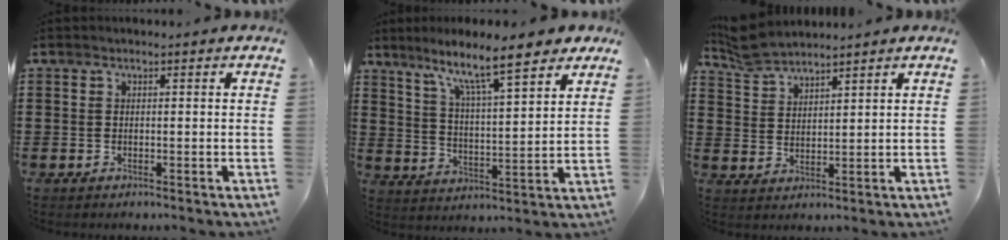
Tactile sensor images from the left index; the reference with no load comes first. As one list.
[{"total": 9.9, "force": [7.9, 1.5, 5.8], "torque": [-0.125, -0.038, 0.128]}, {"total": 4.7, "force": [4.6, 0.6, 1.0], "torque": [-0.035, -0.012, 0.086]}]